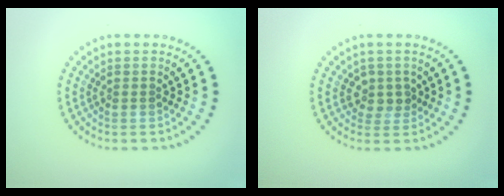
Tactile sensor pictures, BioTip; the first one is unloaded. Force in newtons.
{"total": 1.9, "press": 1.5, "slide": 1.1}